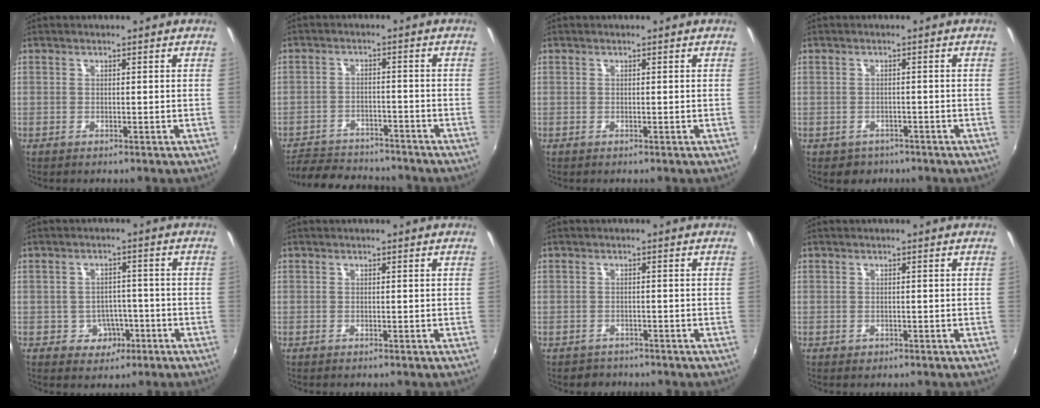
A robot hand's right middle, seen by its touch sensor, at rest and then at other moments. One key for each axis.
{"total": 12.5, "fx": -11.0, "fy": 4.5, "fz": 3.9, "tx": -0.103, "ty": 0.005, "tz": -0.162}
{"total": 0.0}
{"total": 3.3, "fx": -2.0, "fy": 2.6, "fz": 0.7, "tx": -0.022, "ty": -0.007, "tz": -0.026}
{"total": 4.9, "fx": -2.1, "fy": 4.3, "fz": 1.3, "tx": -0.034, "ty": 0.009, "tz": -0.017}
{"total": 0.0}
{"total": 2.4, "fx": -1.8, "fy": 1.6, "fz": 0.0, "tx": -0.008, "ty": -0.002, "tz": -0.027}
{"total": 0.7, "fx": -0.3, "fy": 0.6, "fz": 0.1, "tx": -0.001, "ty": -0.004, "tz": -0.004}